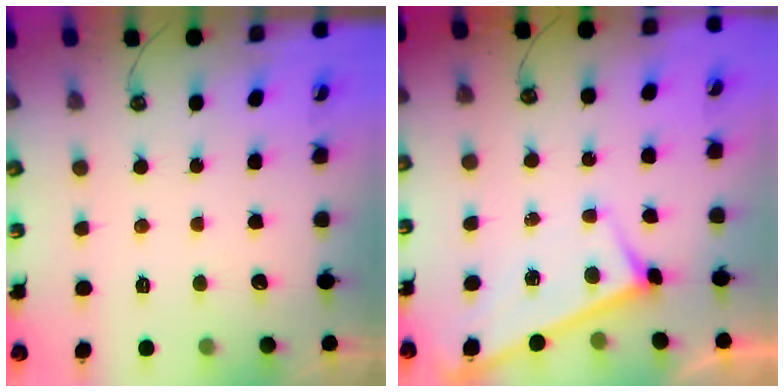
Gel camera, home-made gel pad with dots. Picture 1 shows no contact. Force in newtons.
{"total": 3.0, "press": 3.0, "slide": 0.3}